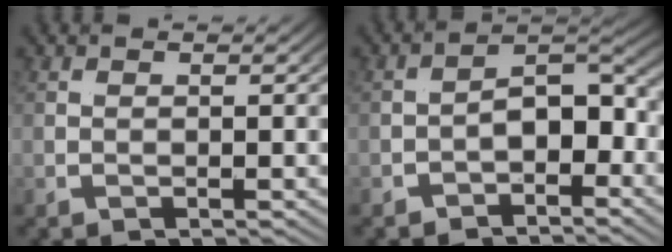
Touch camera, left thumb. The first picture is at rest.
{"total": 3.3, "force": [-2.5, 1.2, 1.8], "torque": [-0.040, 0.000, -0.040]}